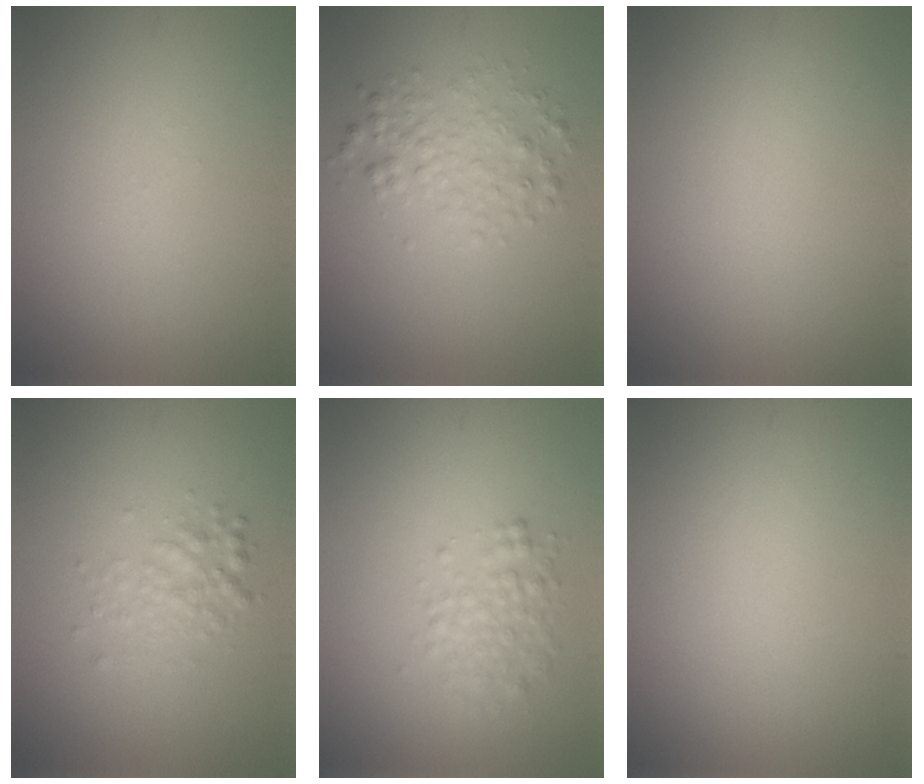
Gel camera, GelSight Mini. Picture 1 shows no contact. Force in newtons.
{"total": 2.8, "press": 2.8, "slide": 0.0}
{"total": 0.0}
{"total": 2.1, "press": 2.1, "slide": 0.0}
{"total": 2.4, "press": 2.4, "slide": 0.1}
{"total": 0.0}